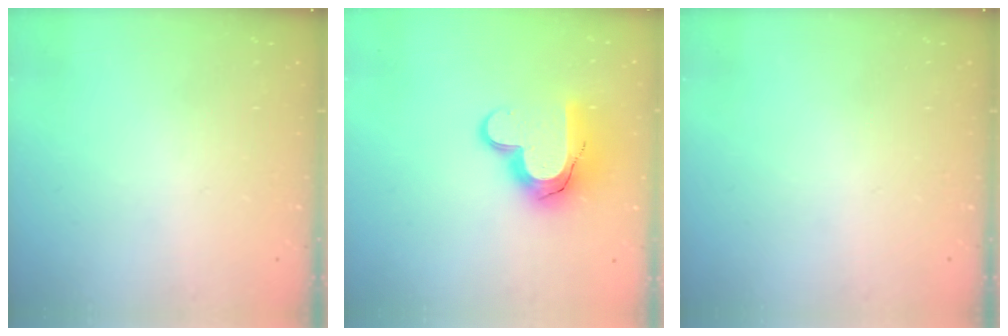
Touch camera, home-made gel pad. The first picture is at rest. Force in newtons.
{"total": 15.2, "press": 15.1, "slide": 1.1}
{"total": 0.0}